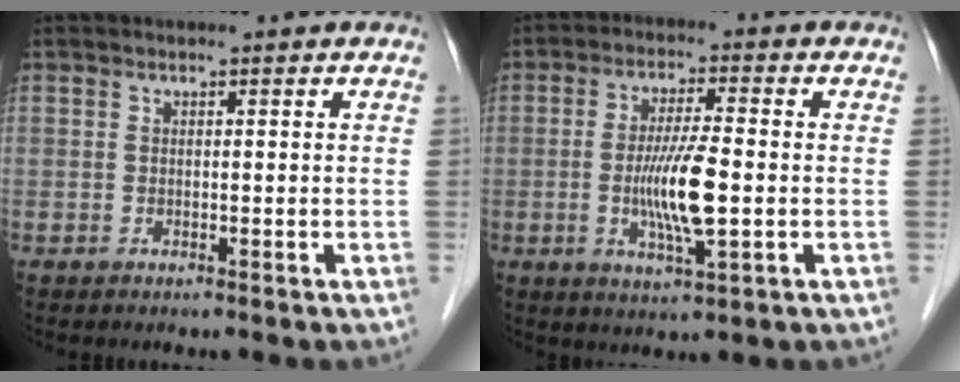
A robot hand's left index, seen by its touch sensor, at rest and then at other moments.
{"total": 8.3, "force": [-1.3, 0.8, 8.2], "torque": [-0.158, -0.011, -0.029]}